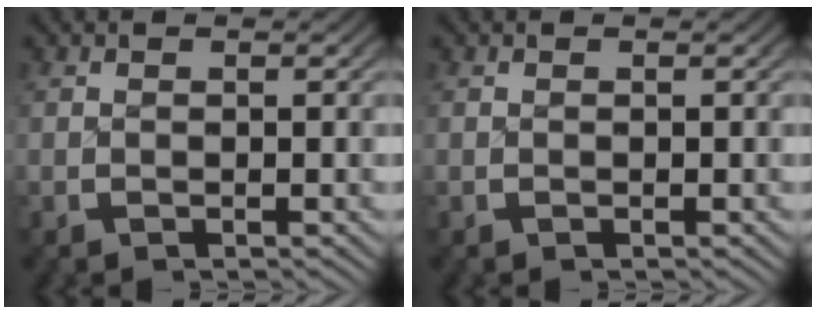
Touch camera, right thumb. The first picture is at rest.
{"total": 0.0}